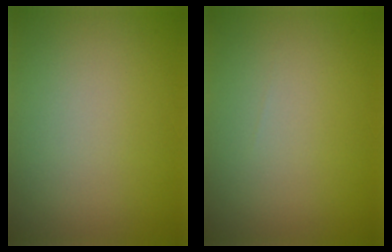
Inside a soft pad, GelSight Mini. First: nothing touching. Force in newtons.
{"total": 0.0}